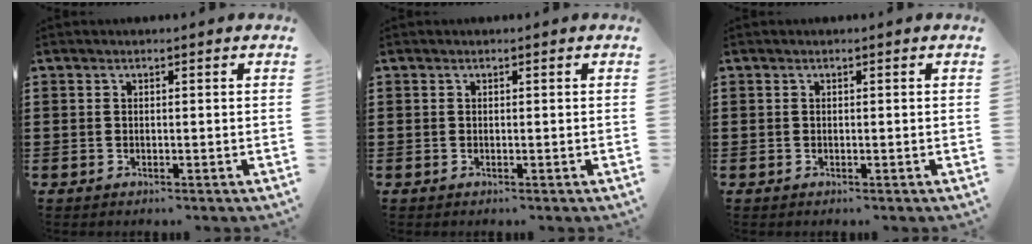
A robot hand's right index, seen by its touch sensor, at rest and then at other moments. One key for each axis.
{"total": 0.0}
{"total": 0.0}